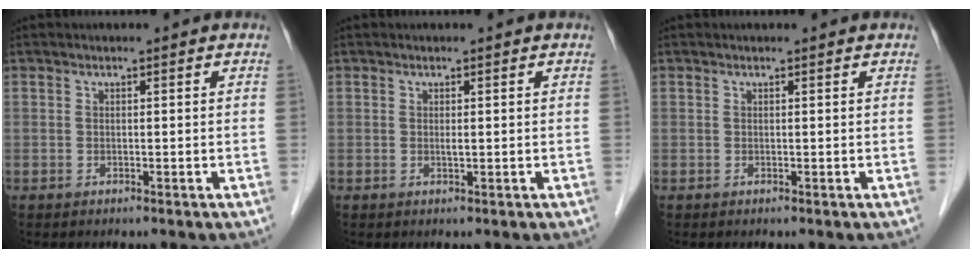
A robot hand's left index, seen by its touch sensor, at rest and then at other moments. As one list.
[{"total": 0.6, "force": [0.2, 0.0, 0.6], "torque": [-0.015, -0.002, 0.004]}, {"total": 0.6, "force": [0.6, -0.1, 0.1], "torque": [-0.007, -0.001, 0.009]}]